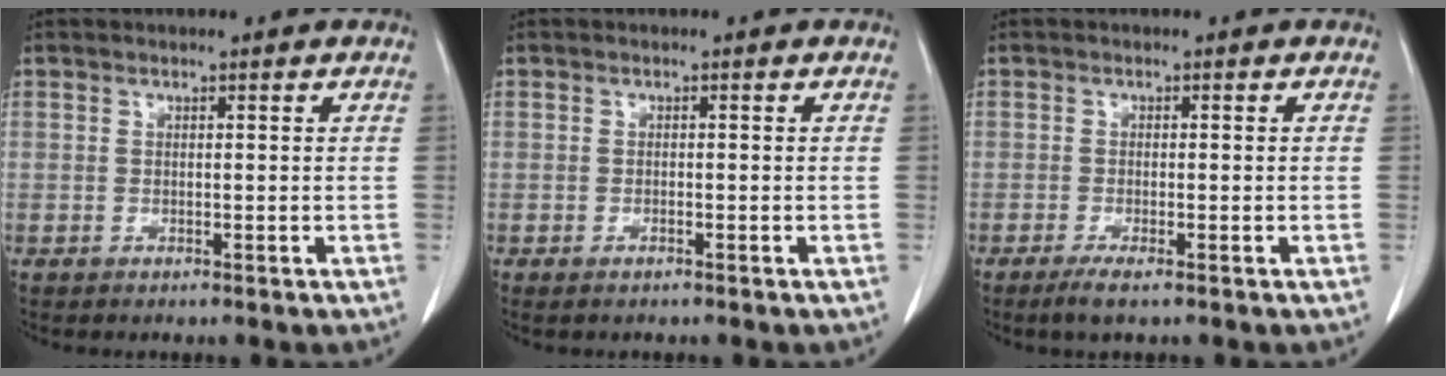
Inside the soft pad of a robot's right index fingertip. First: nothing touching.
{"total": 0.7, "force": [-0.5, 0.2, 0.4], "torque": [-0.009, -0.002, -0.007]}
{"total": 2.4, "force": [-1.5, 0.2, 1.8], "torque": [-0.033, -0.006, -0.028]}